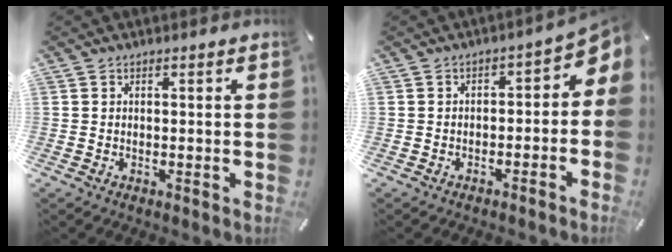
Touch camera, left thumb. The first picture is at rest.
{"total": 4.1, "force": [-0.4, 2.8, 2.9], "torque": [-0.033, -0.008, -0.018]}